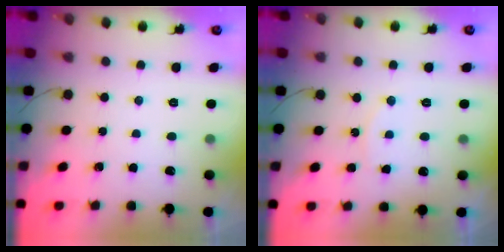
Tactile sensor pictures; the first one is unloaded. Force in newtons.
{"total": 6.3, "press": 6.3, "slide": 0.2}